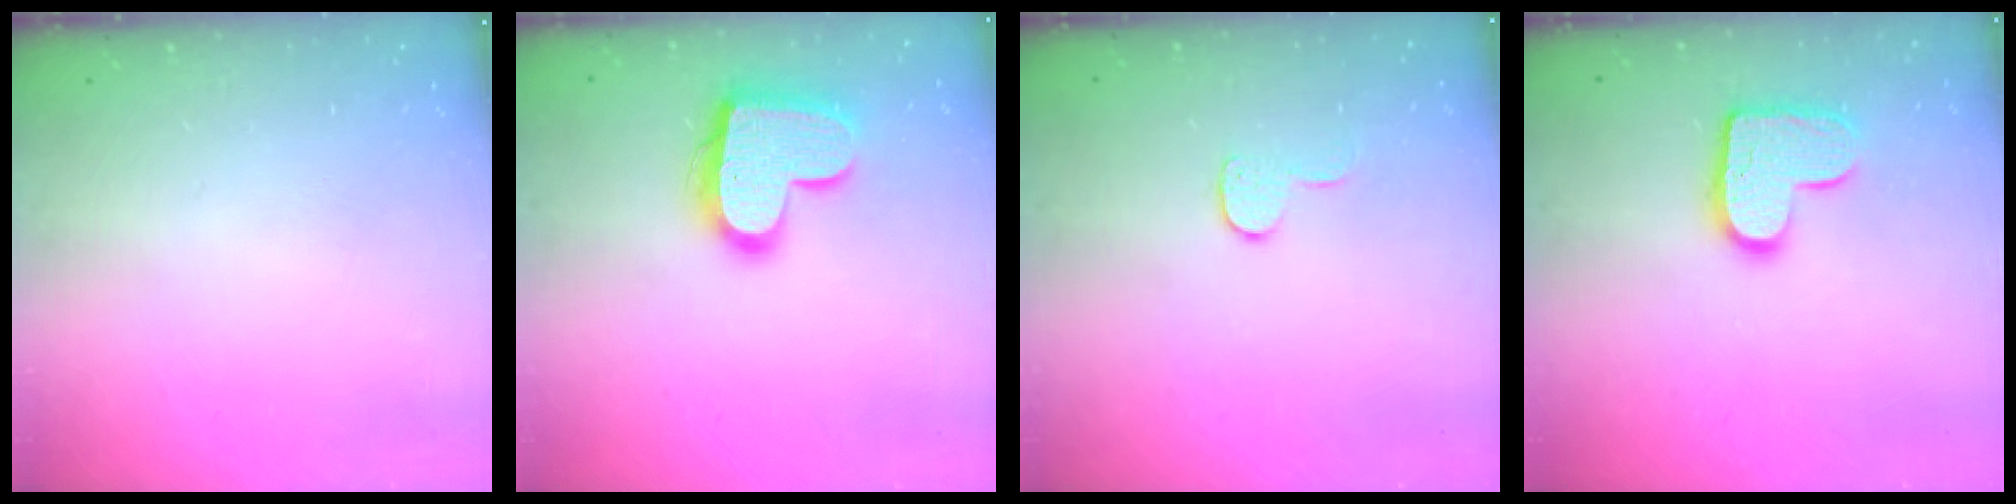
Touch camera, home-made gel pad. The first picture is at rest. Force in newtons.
{"total": 17.6, "press": 17.5, "slide": 1.3}
{"total": 6.1, "press": 6.1, "slide": 0.2}
{"total": 12.8, "press": 12.8, "slide": 0.8}